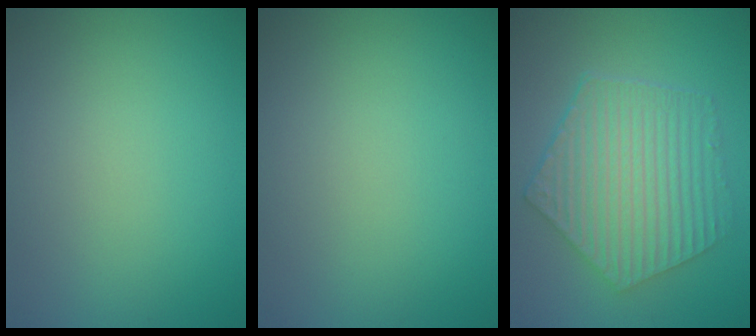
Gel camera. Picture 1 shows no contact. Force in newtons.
{"total": 0.0}
{"total": 6.3, "press": 4.9, "slide": 4.0}